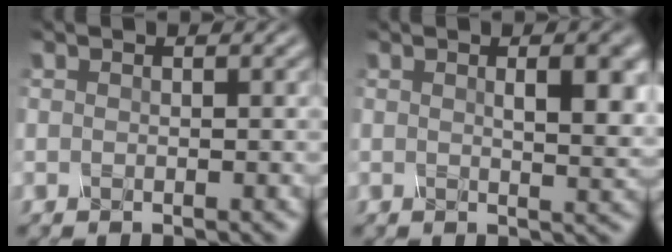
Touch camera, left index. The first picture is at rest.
{"total": 4.4, "force": [0.9, 1.1, 4.2], "torque": [-0.039, 0.014, 0.021]}